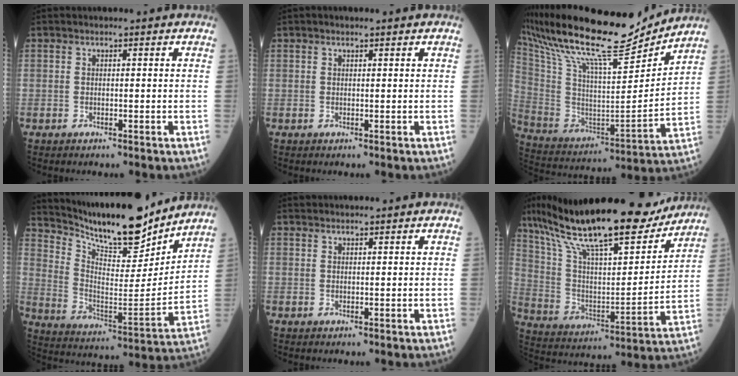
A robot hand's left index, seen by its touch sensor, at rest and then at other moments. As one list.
[{"total": 1.0, "force": [0.7, 0.2, 0.7], "torque": [-0.015, 0.008, 0.011]}, {"total": 23.6, "force": [20.5, 3.0, 11.3], "torque": [-0.232, -0.011, 0.344]}, {"total": 17.5, "force": [15.8, 3.0, 6.9], "torque": [-0.136, -0.026, 0.262]}, {"total": 2.3, "force": [2.2, 0.3, 0.6], "torque": [-0.006, 0.027, 0.037]}, {"total": 26.7, "force": [21.5, 5.3, 14.9], "torque": [-0.268, 0.009, 0.347]}]